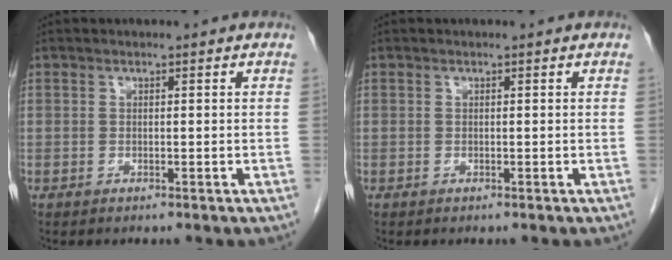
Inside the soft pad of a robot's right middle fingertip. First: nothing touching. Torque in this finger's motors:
{"motor_torque": [-0.01, 0.00, 0.02, 0.01]}